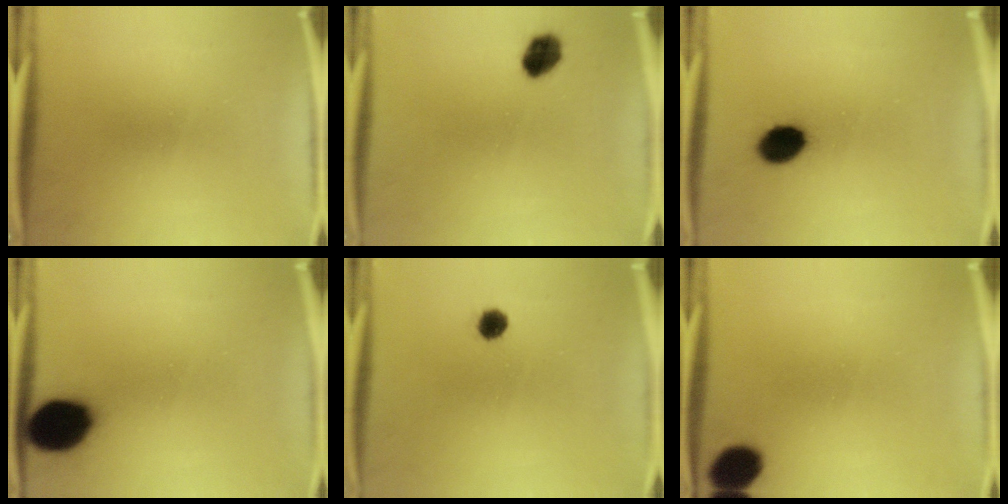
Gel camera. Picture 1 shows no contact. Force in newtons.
{"total": 5.6}
{"total": 6.8}
{"total": 14.6}
{"total": 2.4}
{"total": 8.0}